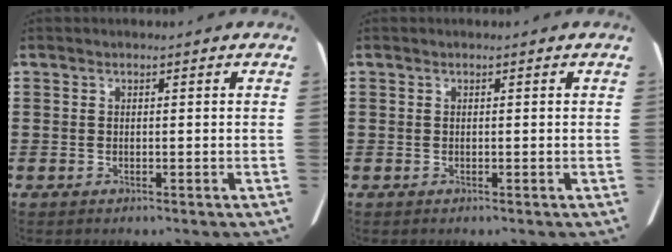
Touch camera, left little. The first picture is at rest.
{"total": 0.0}